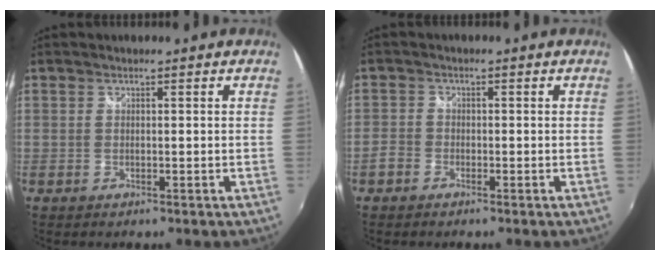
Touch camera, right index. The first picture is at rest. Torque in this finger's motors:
{"motor_torque": [-0.02, -0.05, -0.43, -0.21]}